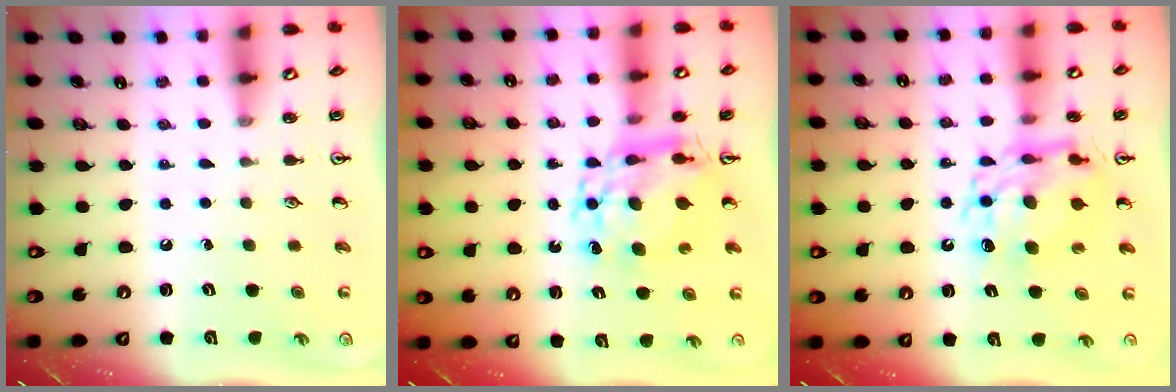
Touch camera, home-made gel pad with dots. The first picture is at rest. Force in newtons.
{"total": 10.9, "press": 10.9, "slide": 1.1}
{"total": 11.7, "press": 11.6, "slide": 1.2}